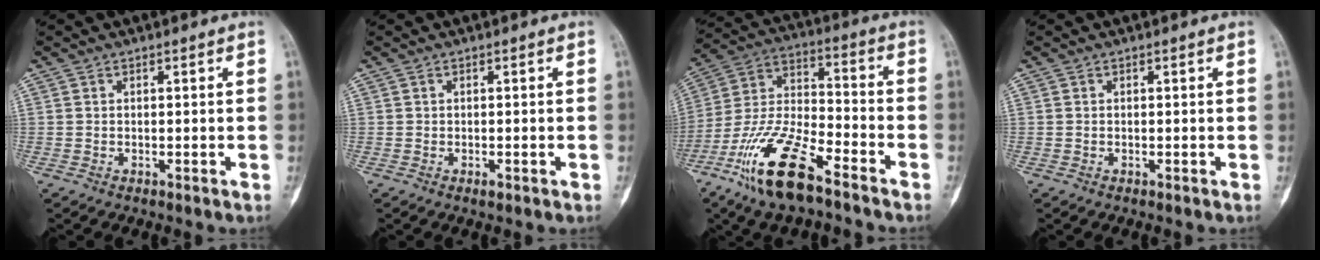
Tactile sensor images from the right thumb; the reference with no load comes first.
{"total": 1.1, "force": [-0.5, 0.4, 0.9], "torque": [-0.010, 0.003, -0.004]}
{"total": 17.3, "force": [-10.8, 5.7, 12.2], "torque": [-0.245, 0.058, -0.206]}
{"total": 0.0}